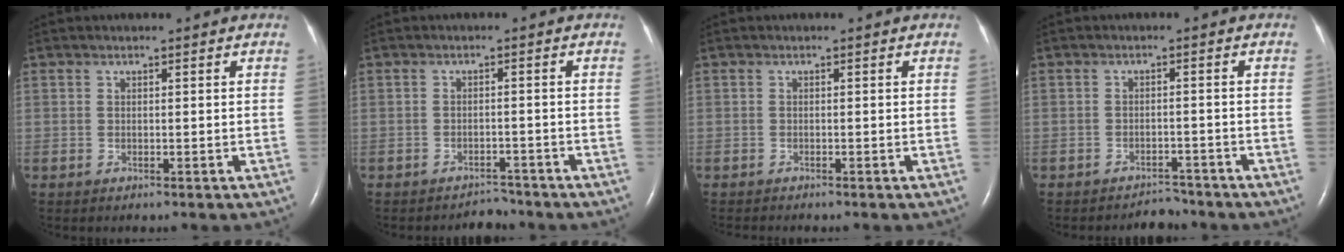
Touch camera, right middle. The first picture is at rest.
{"total": 2.3, "force": [-2.1, 0.5, -0.6], "torque": [0.006, -0.002, -0.029]}
{"total": 1.2, "force": [-1.2, -0.1, 0.4], "torque": [-0.008, -0.004, -0.017]}
{"total": 2.6, "force": [-2.4, 0.5, -0.6], "torque": [0.007, -0.003, -0.034]}